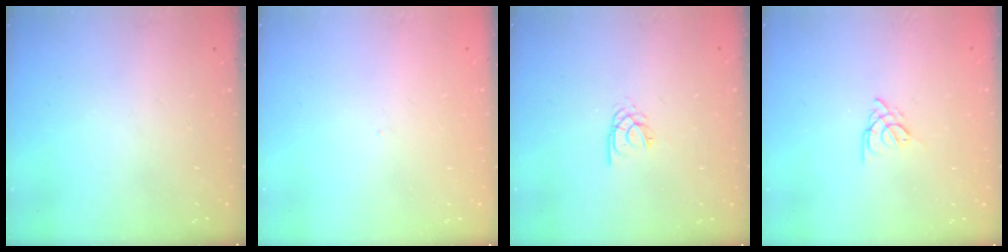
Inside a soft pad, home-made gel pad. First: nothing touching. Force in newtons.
{"total": 0.0}
{"total": 2.2, "press": 2.2, "slide": 0.4}
{"total": 3.8, "press": 3.8, "slide": 0.6}